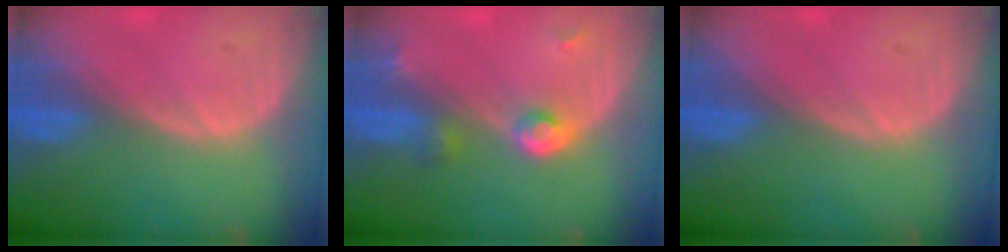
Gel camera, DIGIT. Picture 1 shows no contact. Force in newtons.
{"total": 3.8, "press": 3.6, "slide": 1.3}
{"total": 0.0}